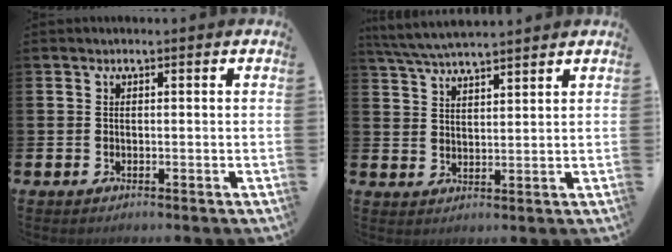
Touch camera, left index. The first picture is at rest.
{"total": 5.5, "force": [5.3, 0.3, 1.3], "torque": [-0.044, -0.019, 0.096]}